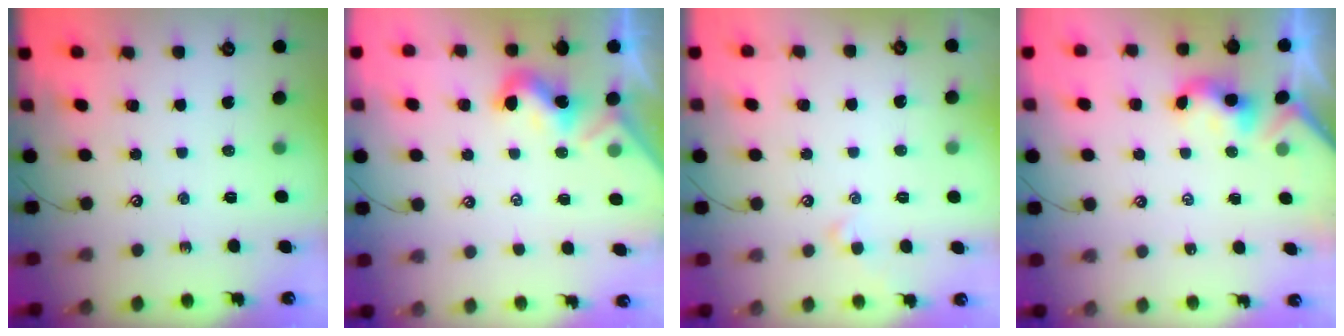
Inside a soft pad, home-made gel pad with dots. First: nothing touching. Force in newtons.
{"total": 1.8, "press": 1.8, "slide": 0.5}
{"total": 1.6, "press": 1.5, "slide": 0.4}
{"total": 2.1, "press": 2.1, "slide": 0.2}